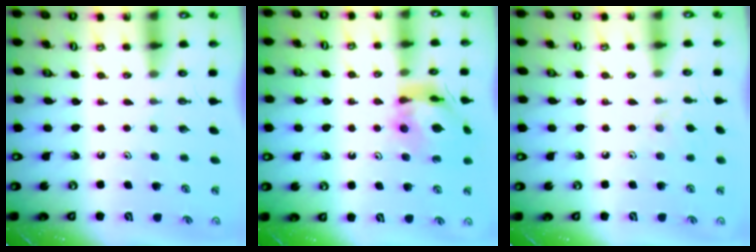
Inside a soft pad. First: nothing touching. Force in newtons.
{"total": 12.0, "press": 11.9, "slide": 1.5}
{"total": 4.8, "press": 4.8, "slide": 0.7}